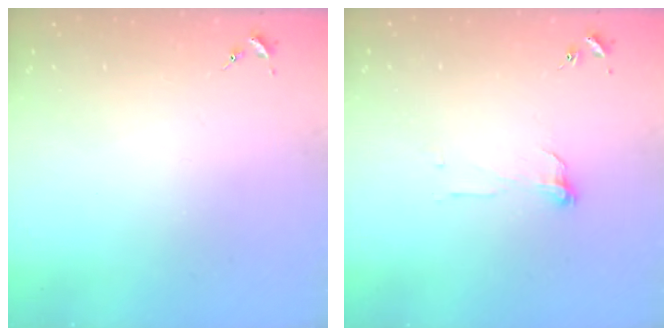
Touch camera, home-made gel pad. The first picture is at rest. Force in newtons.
{"total": 6.9, "press": 6.9, "slide": 0.6}